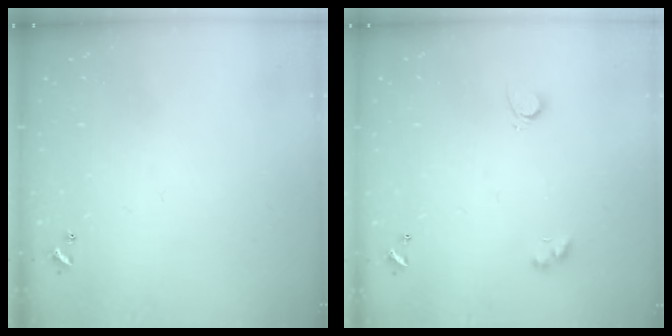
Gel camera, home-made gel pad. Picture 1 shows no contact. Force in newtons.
{"total": 2.6, "press": 2.6, "slide": 0.5}